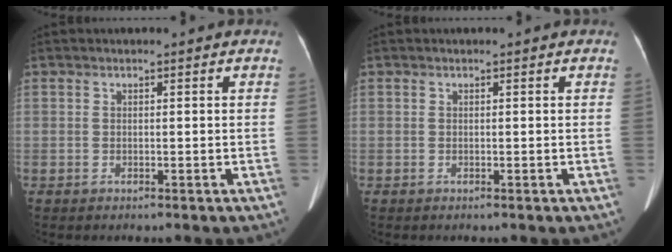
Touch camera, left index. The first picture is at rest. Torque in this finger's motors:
{"motor_torque": [0.00, 0.00, 0.00, 0.00]}